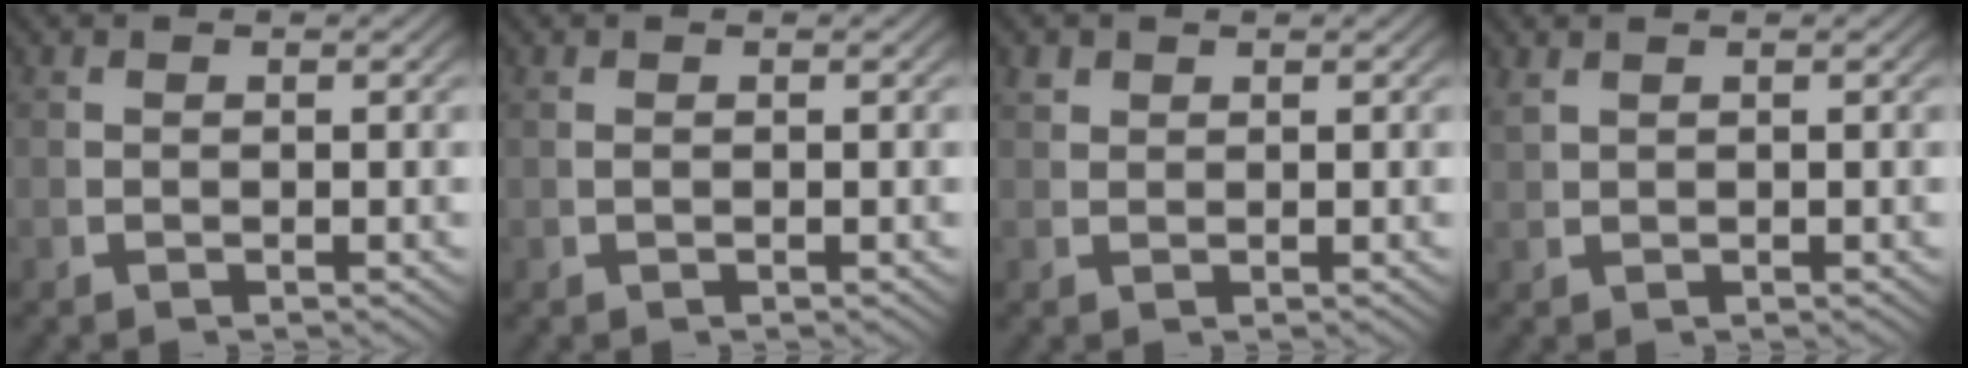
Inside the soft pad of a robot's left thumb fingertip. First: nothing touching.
{"total": 0.0}
{"total": 1.1, "force": [1.0, 0.5, 0.3], "torque": [-0.006, -0.003, 0.026]}
{"total": 1.0, "force": [1.0, -0.2, 0.3], "torque": [-0.010, 0.002, 0.027]}